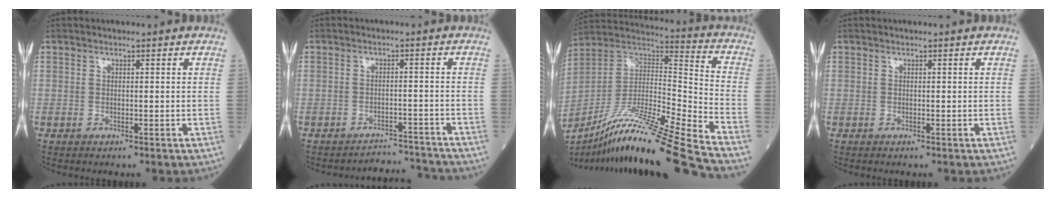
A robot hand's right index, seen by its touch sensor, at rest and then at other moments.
{"total": 5.6, "force": [-5.4, -0.5, -1.5], "torque": [0.025, 0.009, -0.078]}
{"total": 24.5, "force": [-19.5, -1.4, 14.7], "torque": [-0.252, -0.029, -0.344]}
{"total": 0.0}